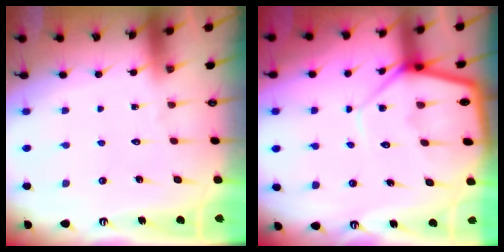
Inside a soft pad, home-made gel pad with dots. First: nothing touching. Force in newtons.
{"total": 11.1, "press": 11.0, "slide": 1.0}